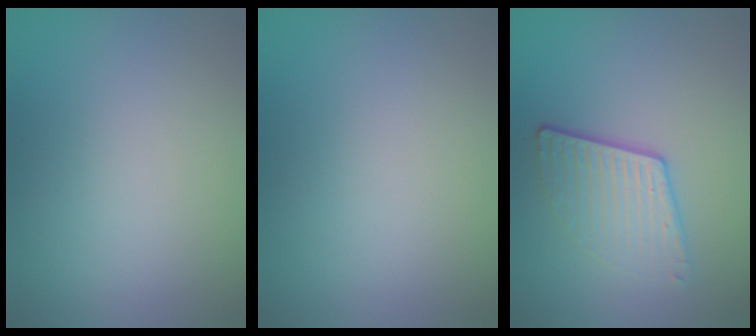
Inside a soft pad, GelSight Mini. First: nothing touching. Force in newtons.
{"total": 0.0}
{"total": 3.6, "press": 2.7, "slide": 2.4}